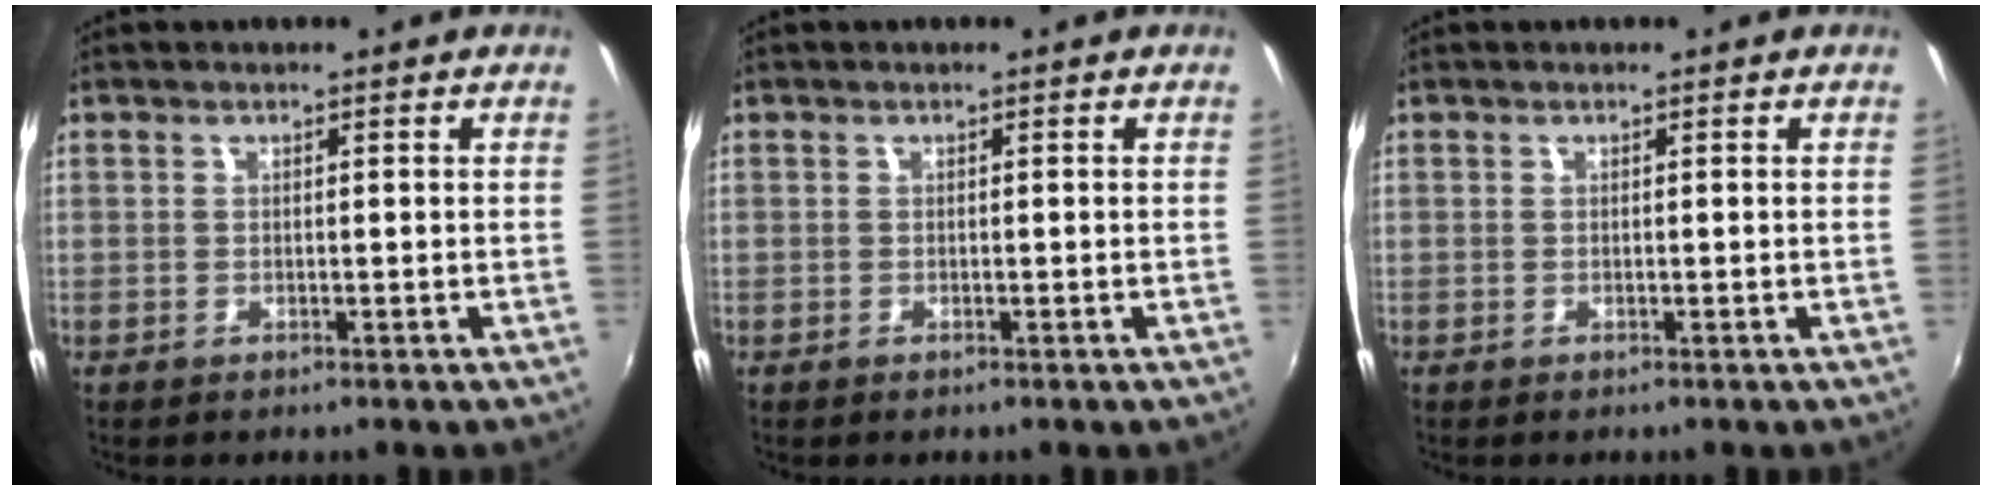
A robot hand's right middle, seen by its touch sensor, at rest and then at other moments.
{"total": 0.0}
{"total": 0.0}